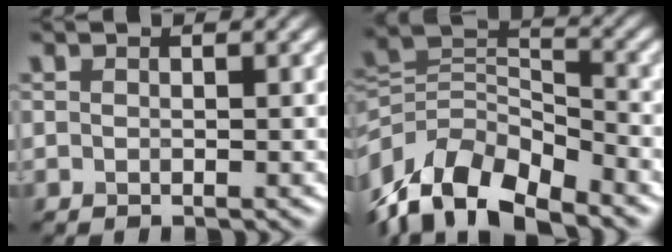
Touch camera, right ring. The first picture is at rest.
{"total": 11.3, "force": [-7.7, 5.6, 6.0], "torque": [-0.116, -0.006, -0.142]}